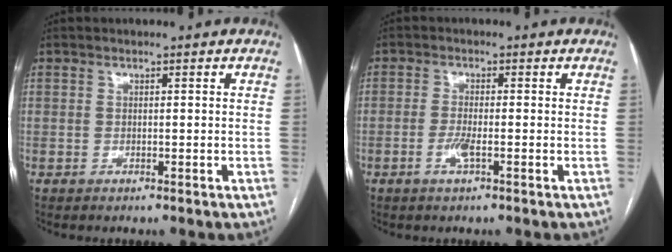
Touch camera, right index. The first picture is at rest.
{"total": 2.5, "force": [-1.0, 0.2, 2.3], "torque": [-0.049, -0.003, -0.022]}